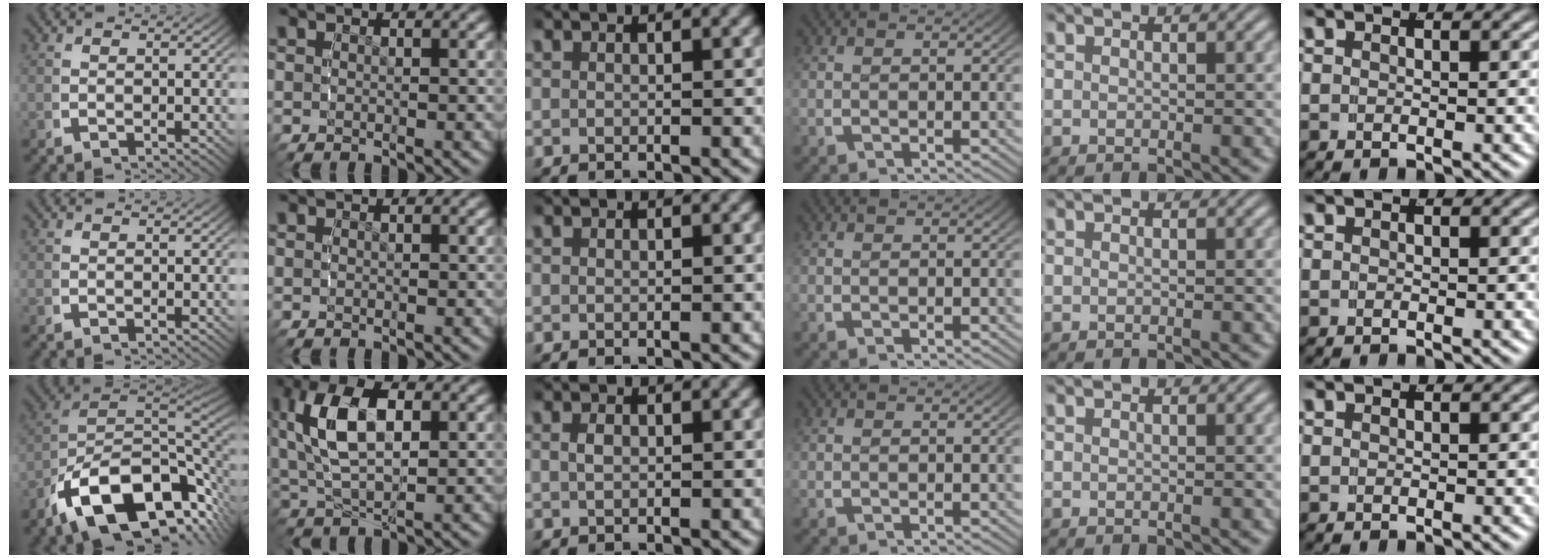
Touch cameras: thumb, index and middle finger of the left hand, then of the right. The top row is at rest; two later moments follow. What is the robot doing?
{"motion": "grasp_and_lifting", "object": "bowl"}